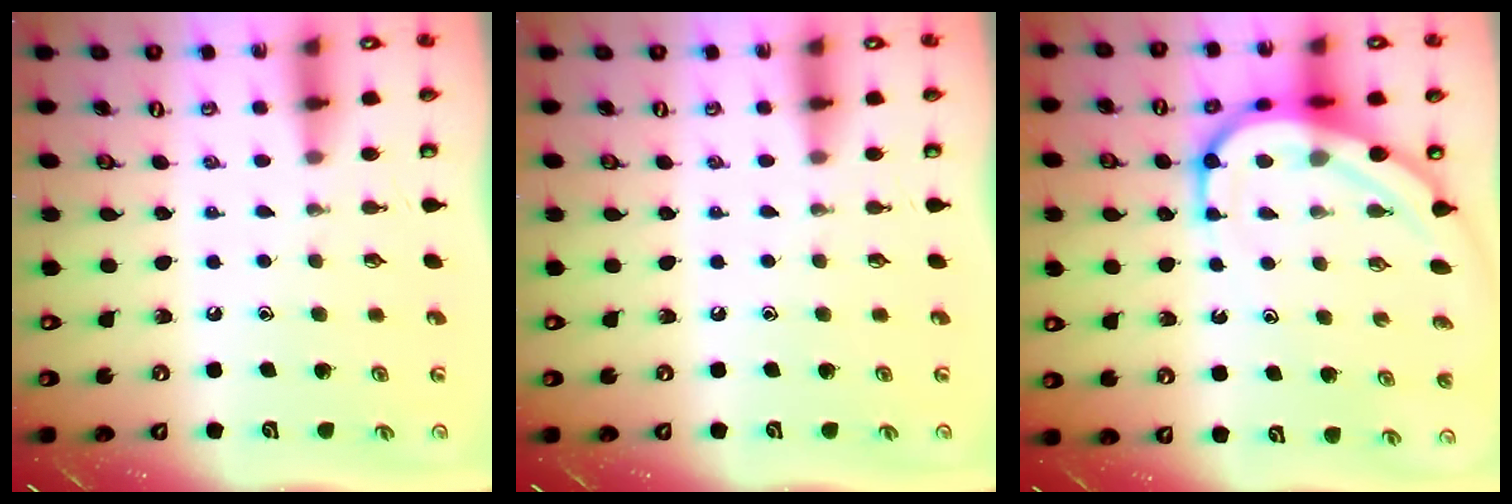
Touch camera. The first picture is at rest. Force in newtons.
{"total": 0.0}
{"total": 11.3, "press": 11.2, "slide": 1.2}